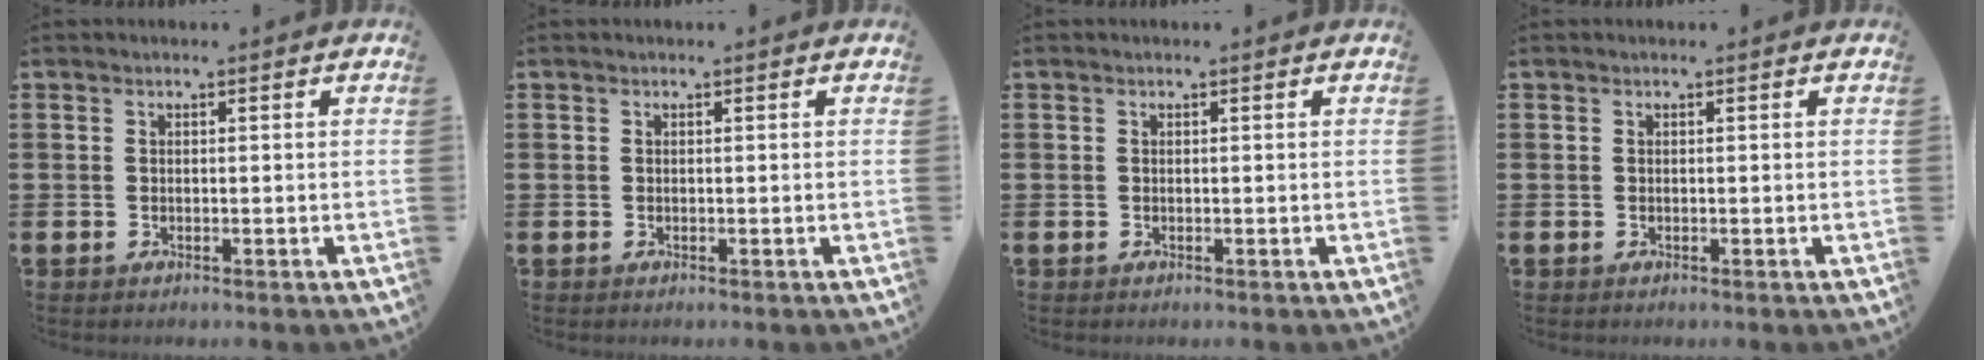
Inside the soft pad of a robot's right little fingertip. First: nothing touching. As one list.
[{"total": 0.0}, {"total": 0.0}, {"total": 0.0}]